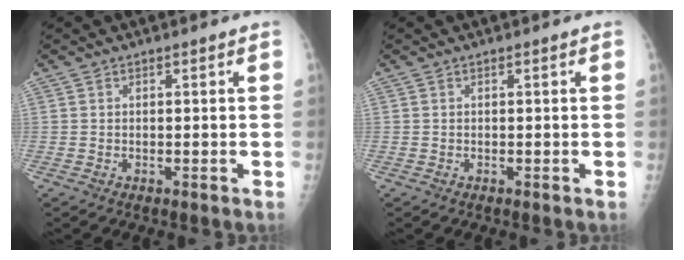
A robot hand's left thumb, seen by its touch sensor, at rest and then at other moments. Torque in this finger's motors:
{"motor_torque": [0.14, -0.08, -0.11, -0.10, 0.00]}